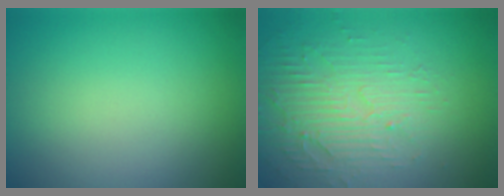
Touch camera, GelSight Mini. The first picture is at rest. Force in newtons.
{"total": 3.9, "press": 3.3, "slide": 2.1}